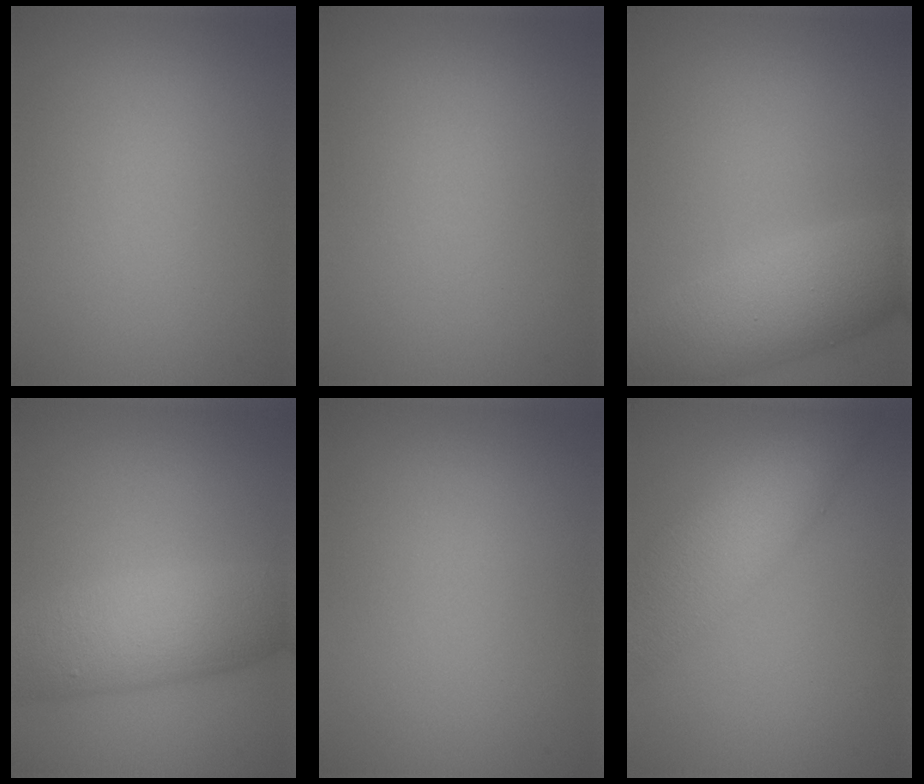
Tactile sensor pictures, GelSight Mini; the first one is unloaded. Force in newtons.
{"total": 0.0}
{"total": 6.9, "press": 6.9, "slide": 0.3}
{"total": 7.5, "press": 7.5, "slide": 0.2}
{"total": 0.0}
{"total": 7.7, "press": 7.7, "slide": 0.4}